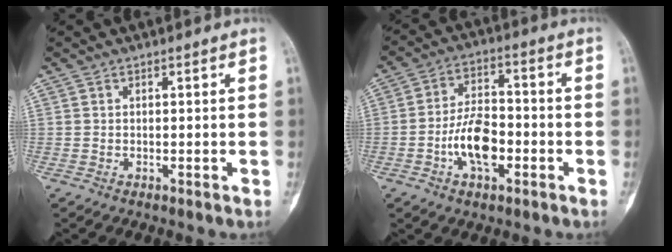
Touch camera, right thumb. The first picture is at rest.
{"total": 10.1, "force": [-3.0, 5.4, 8.0], "torque": [-0.129, 0.027, -0.057]}